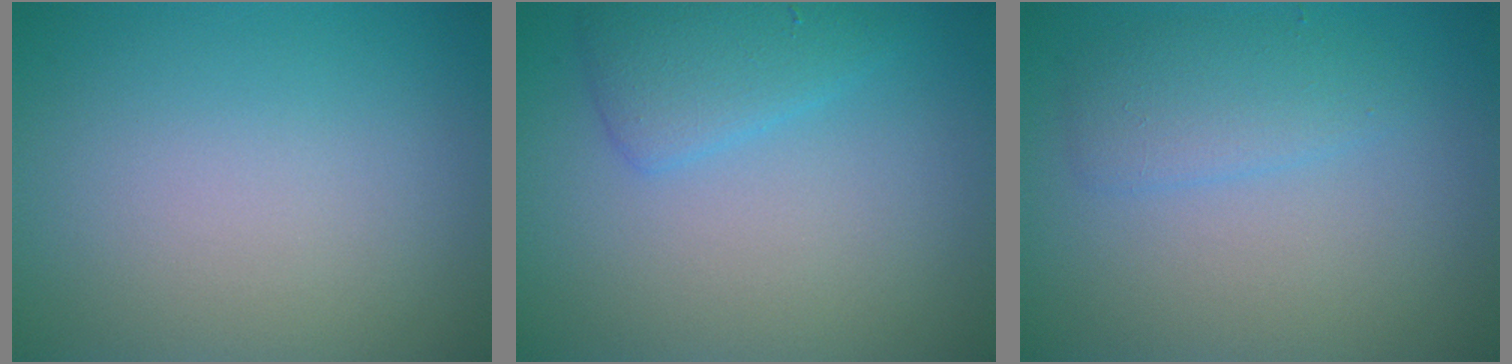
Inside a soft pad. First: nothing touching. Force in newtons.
{"total": 2.6, "press": 2.6, "slide": 0.2}
{"total": 2.4, "press": 2.4, "slide": 0.1}